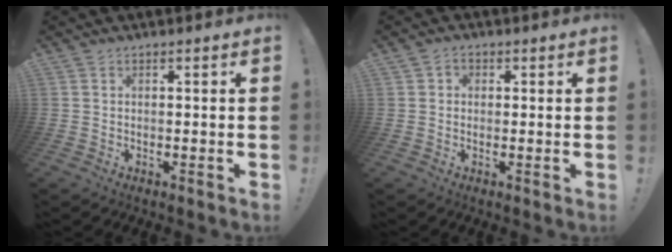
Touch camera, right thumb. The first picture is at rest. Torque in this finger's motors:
{"motor_torque": [-0.26, 0.24, -0.04, -0.11, 0.09]}